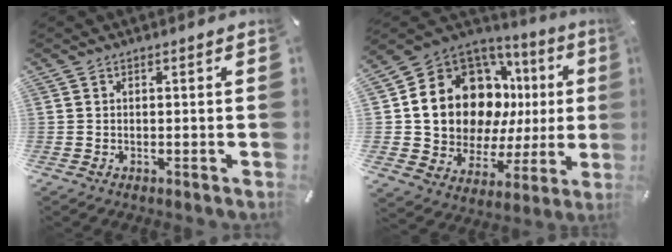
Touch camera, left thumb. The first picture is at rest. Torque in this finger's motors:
{"motor_torque": [2.44, 2.44, 1.58, -1.19, 0.24]}